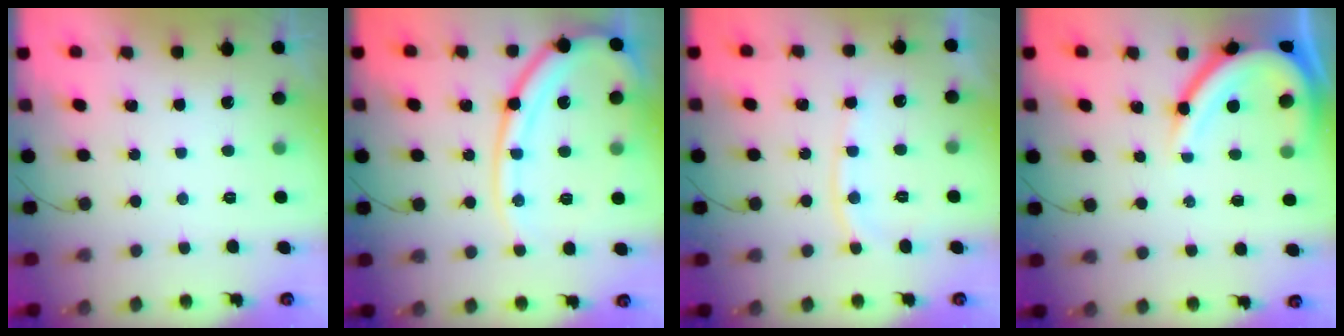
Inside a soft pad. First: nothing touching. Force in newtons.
{"total": 15.7, "press": 15.6, "slide": 1.6}
{"total": 9.7, "press": 9.7, "slide": 1.3}
{"total": 13.6, "press": 13.6, "slide": 1.2}